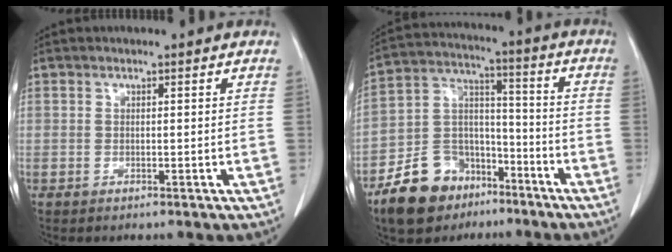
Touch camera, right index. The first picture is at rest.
{"total": 13.2, "force": [-8.8, 8.5, 4.9], "torque": [-0.102, 0.037, -0.150]}